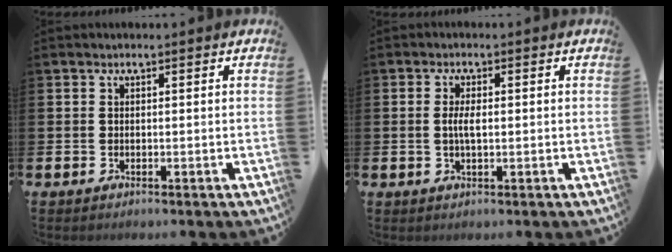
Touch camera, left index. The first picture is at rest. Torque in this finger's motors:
{"motor_torque": [0.58, 0.00, 0.09, 0.10]}